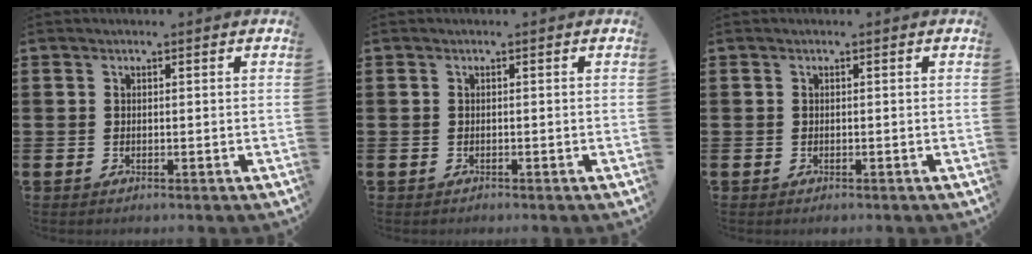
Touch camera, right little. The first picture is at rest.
{"total": 0.0}
{"total": 0.0}